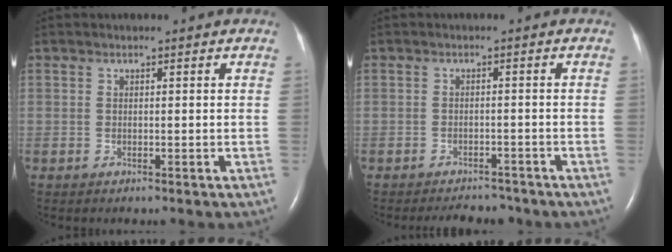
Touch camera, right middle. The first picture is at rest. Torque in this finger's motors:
{"motor_torque": [0.37, -0.35, 0.10, 0.02]}